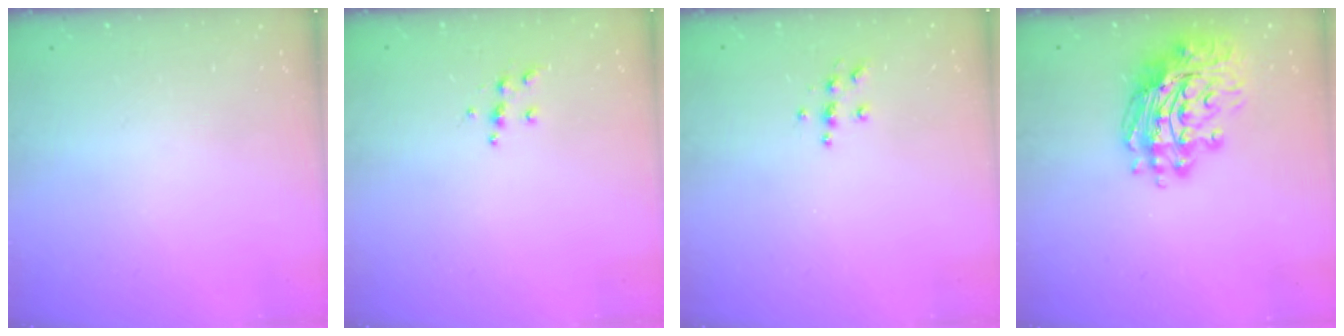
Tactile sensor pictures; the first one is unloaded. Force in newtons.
{"total": 4.5, "press": 4.5, "slide": 0.5}
{"total": 5.5, "press": 5.5, "slide": 0.4}
{"total": 15.0, "press": 14.9, "slide": 1.6}